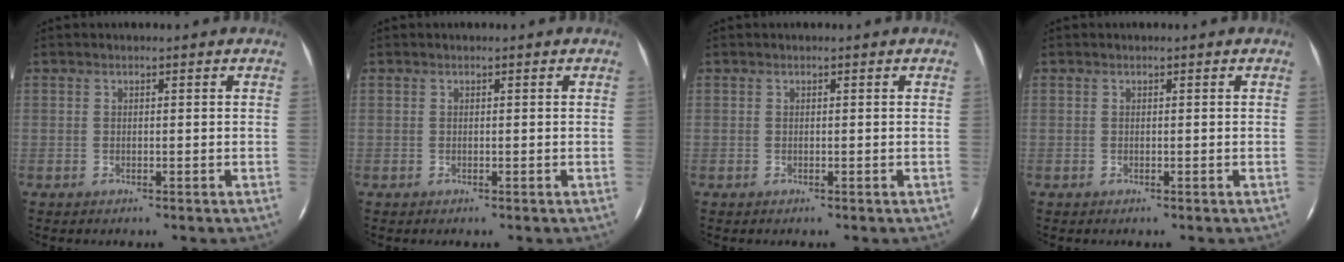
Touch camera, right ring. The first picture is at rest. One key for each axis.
{"total": 0.0}
{"total": 0.0}
{"total": 0.0}